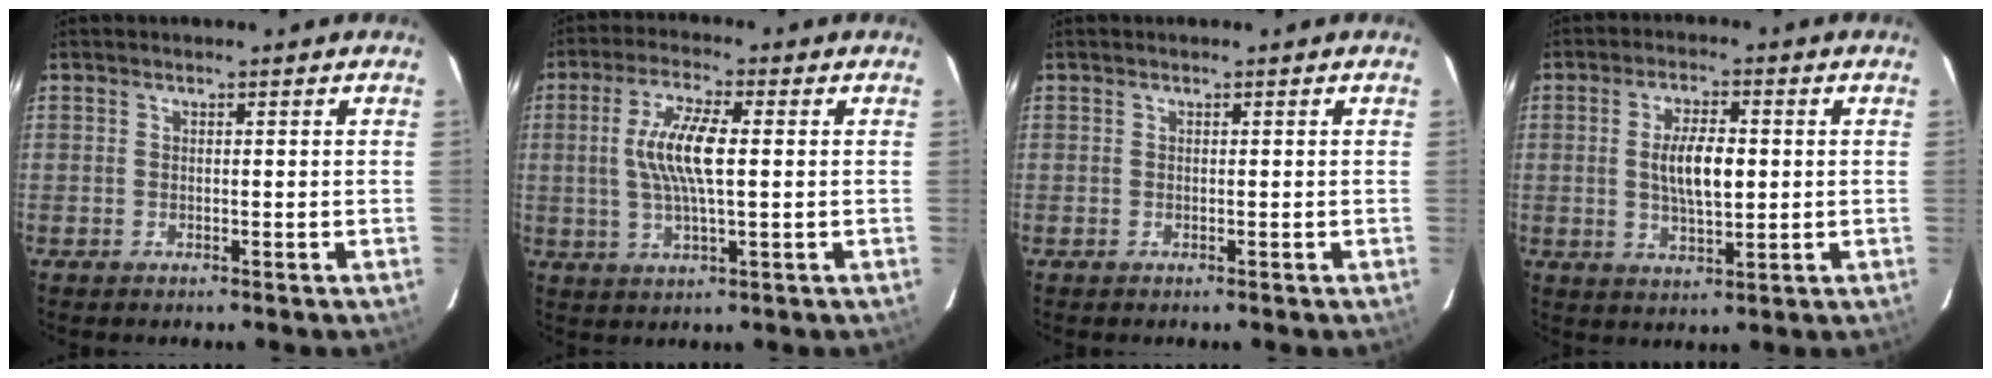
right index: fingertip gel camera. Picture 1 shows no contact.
{"total": 9.2, "force": [0.8, 2.2, 8.9], "torque": [-0.176, 0.004, 0.015]}
{"total": 0.0}
{"total": 7.7, "force": [0.5, 2.9, 7.1], "torque": [-0.132, 0.002, 0.013]}